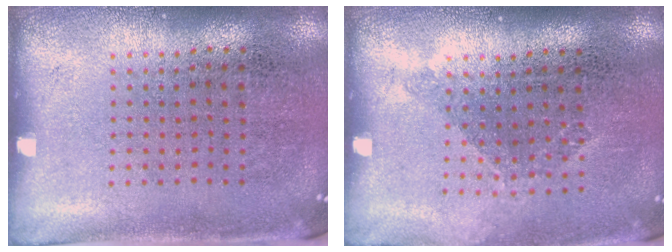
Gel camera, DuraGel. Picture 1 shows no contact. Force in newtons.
{"total": 1.0, "press": 0.8, "slide": 0.6}